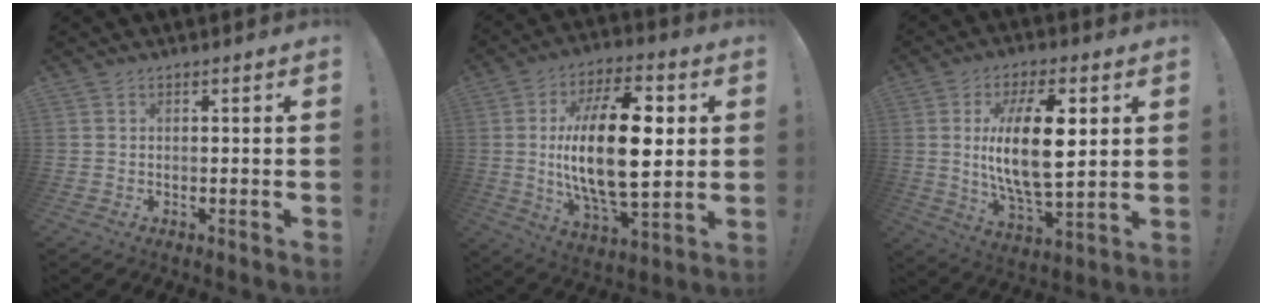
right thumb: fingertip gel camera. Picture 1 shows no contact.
{"total": 24.2, "force": [2.3, 10.8, 21.5], "torque": [-0.386, -0.007, 0.031]}
{"total": 18.0, "force": [3.3, 7.2, 16.2], "torque": [-0.310, -0.013, 0.038]}